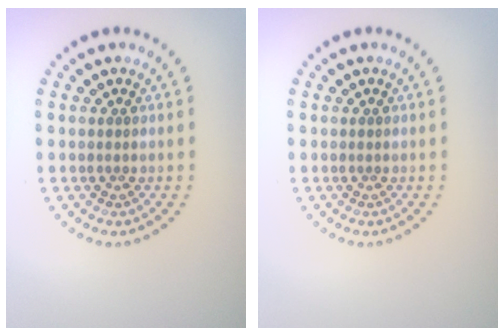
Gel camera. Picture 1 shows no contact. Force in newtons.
{"total": 0.0}